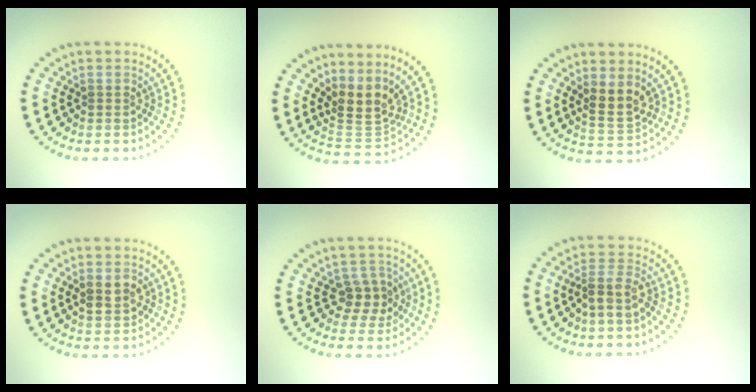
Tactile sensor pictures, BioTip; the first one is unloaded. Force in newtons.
{"total": 3.5, "press": 2.6, "slide": 2.4}
{"total": 2.8, "press": 2.6, "slide": 1.0}
{"total": 2.3, "press": 2.3, "slide": 0.1}
{"total": 2.9, "press": 2.7, "slide": 1.2}
{"total": 2.5, "press": 2.1, "slide": 1.5}